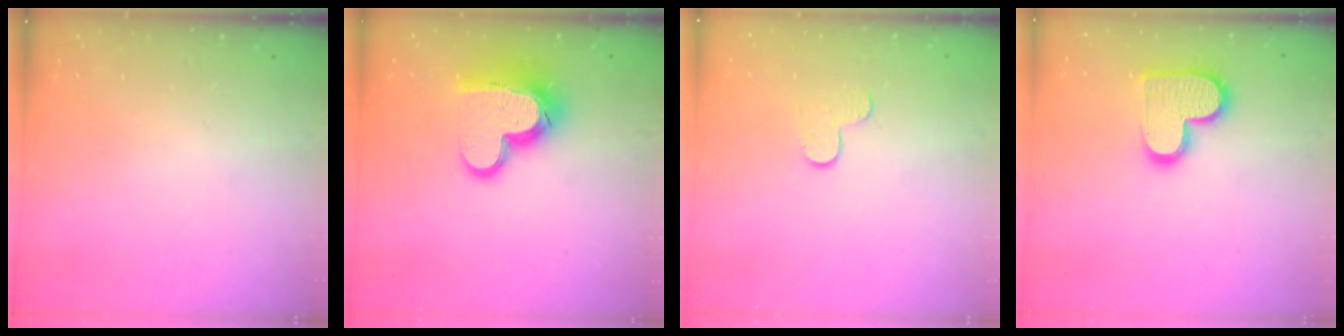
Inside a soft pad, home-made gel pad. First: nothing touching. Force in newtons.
{"total": 16.3, "press": 16.3, "slide": 1.1}
{"total": 6.2, "press": 6.2, "slide": 0.6}
{"total": 15.1, "press": 15.0, "slide": 0.9}